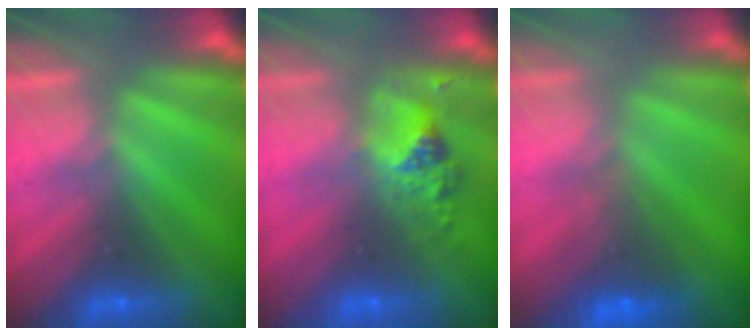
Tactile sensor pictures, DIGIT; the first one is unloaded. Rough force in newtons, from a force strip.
{"total": 2.5}
{"total": 7.9}